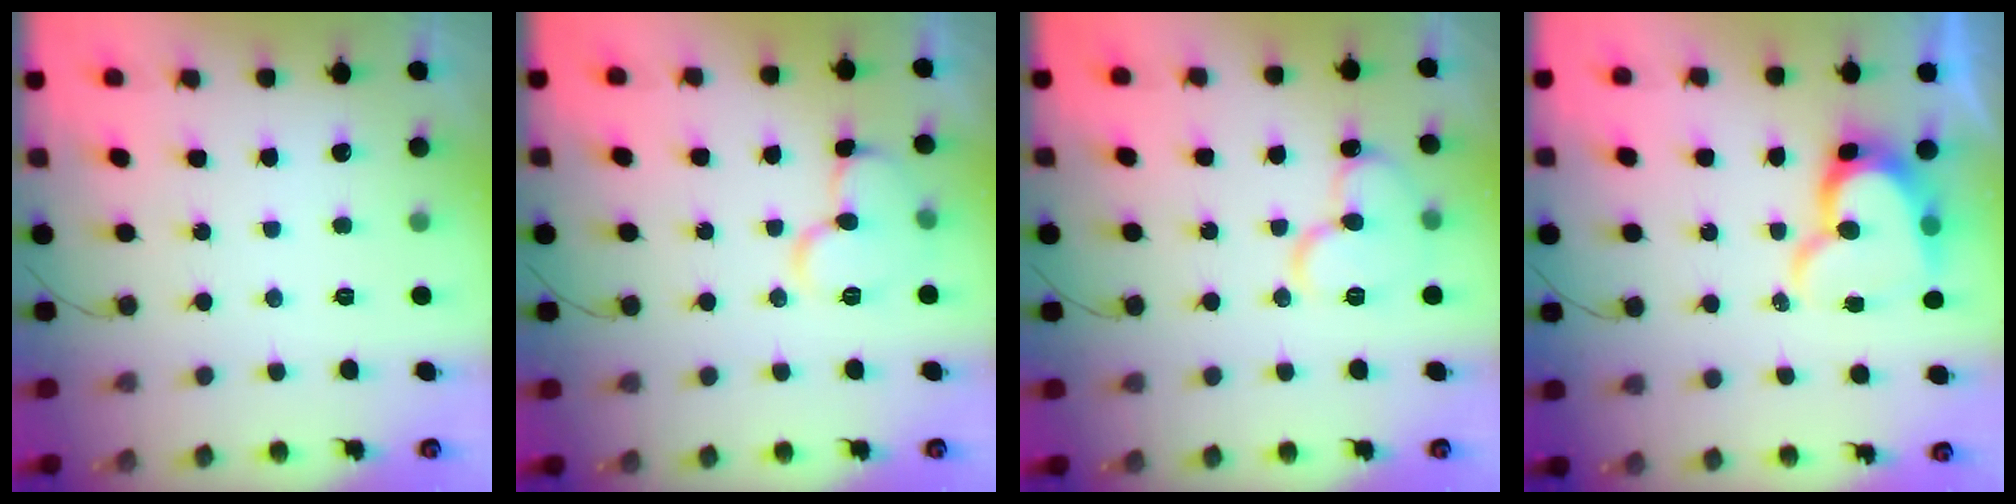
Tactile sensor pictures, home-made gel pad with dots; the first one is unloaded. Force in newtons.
{"total": 10.6, "press": 10.6, "slide": 0.8}
{"total": 12.1, "press": 12.0, "slide": 1.7}
{"total": 14.0, "press": 13.9, "slide": 1.4}